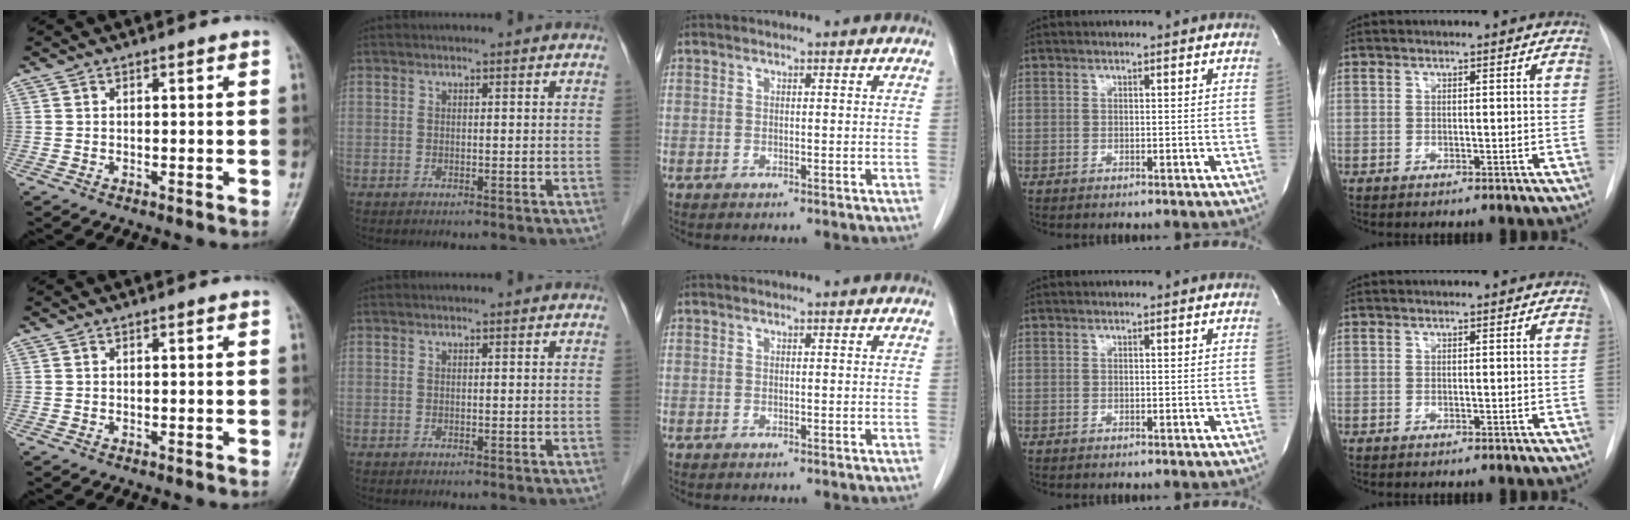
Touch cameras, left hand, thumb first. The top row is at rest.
{}